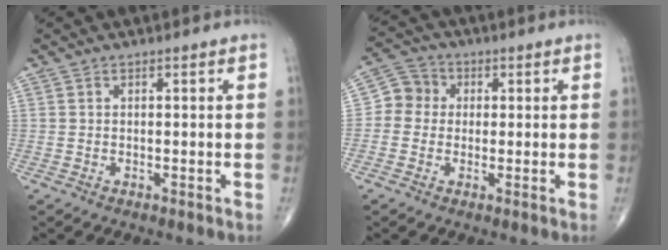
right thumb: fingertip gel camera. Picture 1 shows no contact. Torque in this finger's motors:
{"motor_torque": [-0.16, 0.25, 0.11, 0.09, -0.01]}